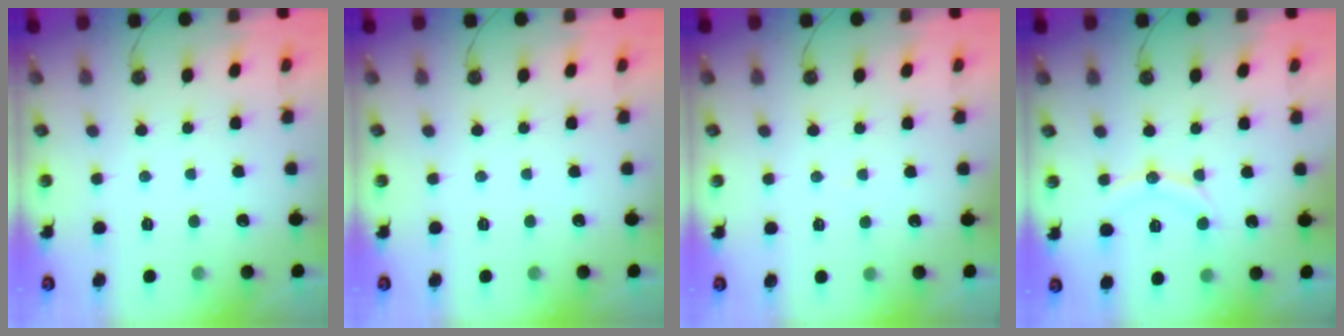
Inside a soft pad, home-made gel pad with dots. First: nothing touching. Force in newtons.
{"total": 0.0}
{"total": 2.9, "press": 2.9, "slide": 0.2}
{"total": 9.8, "press": 9.8, "slide": 0.9}